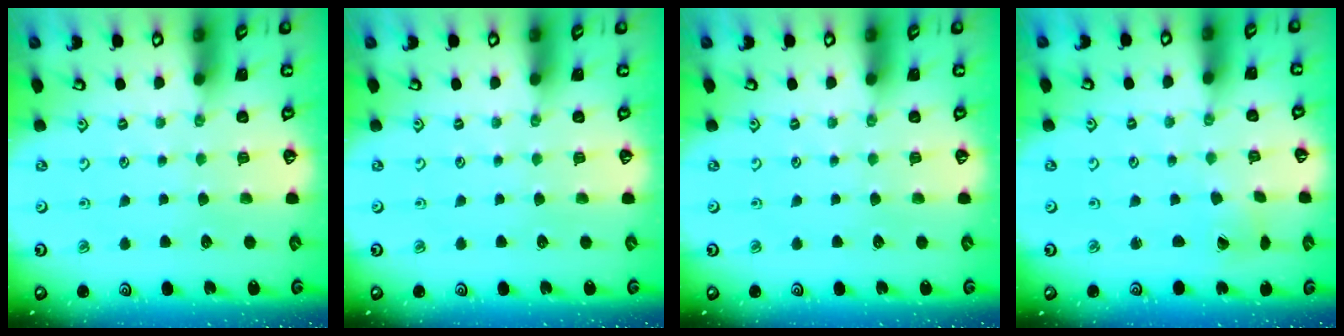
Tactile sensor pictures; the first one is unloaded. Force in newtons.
{"total": 0.0}
{"total": 0.0}
{"total": 1.6, "press": 1.5, "slide": 0.3}